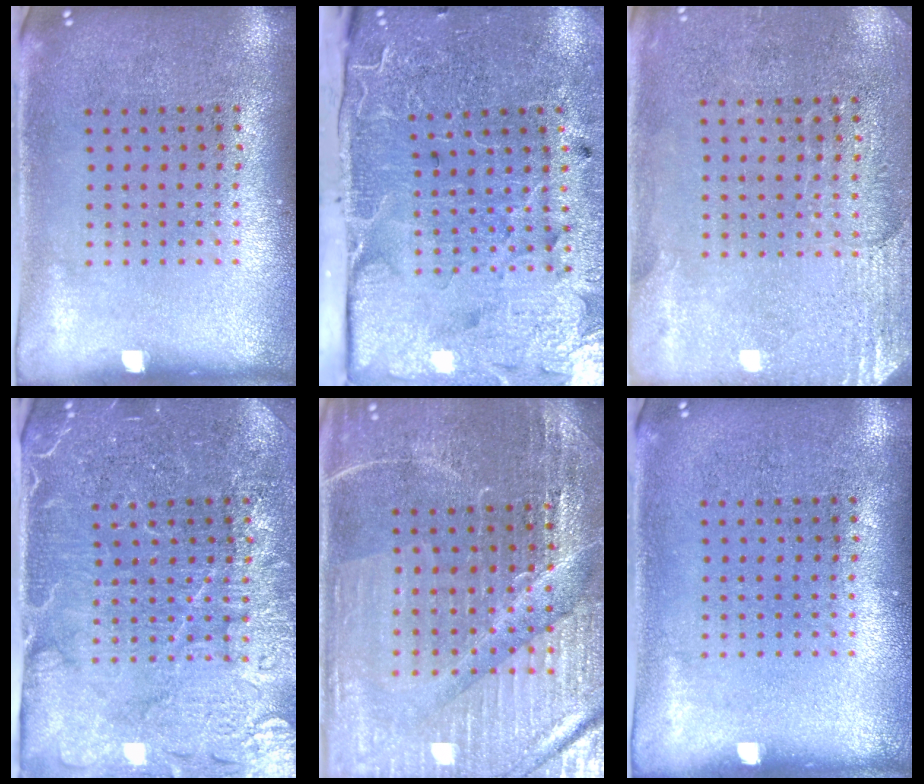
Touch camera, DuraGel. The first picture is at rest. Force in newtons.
{"total": 3.9, "press": 3.6, "slide": 1.5}
{"total": 2.6, "press": 2.3, "slide": 1.2}
{"total": 4.5, "press": 4.2, "slide": 1.7}
{"total": 4.0, "press": 3.9, "slide": 0.8}
{"total": 0.0}